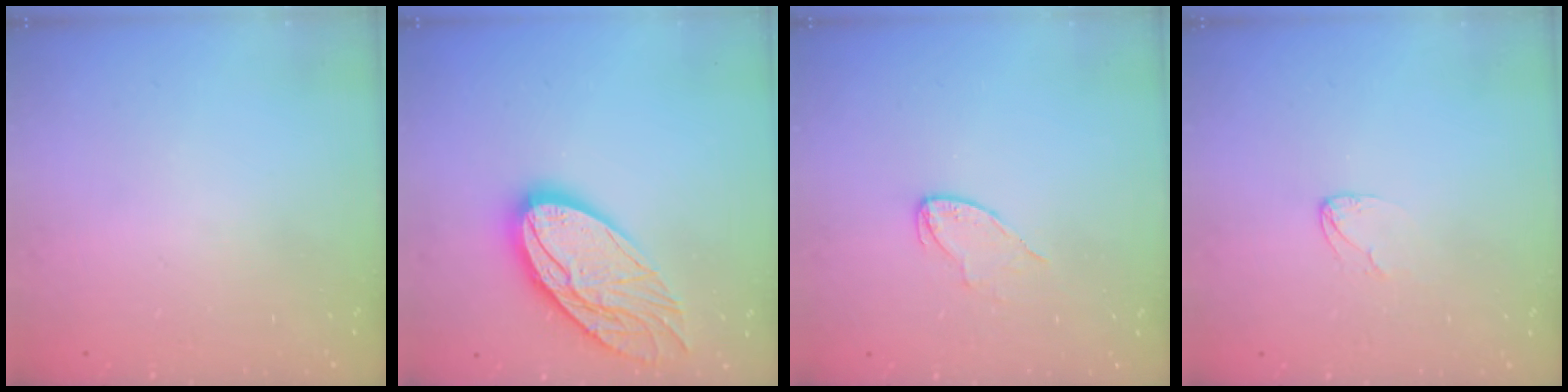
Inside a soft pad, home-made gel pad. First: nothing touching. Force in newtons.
{"total": 18.4, "press": 18.3, "slide": 1.8}
{"total": 4.9, "press": 4.9, "slide": 0.4}
{"total": 3.7, "press": 3.7, "slide": 0.2}